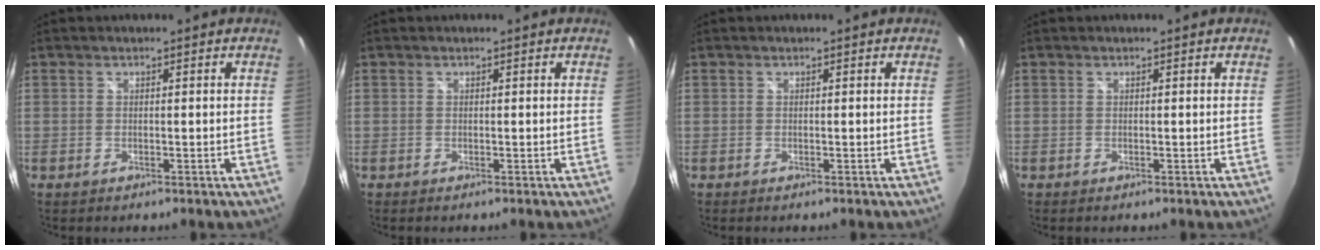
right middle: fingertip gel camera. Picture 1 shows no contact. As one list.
[{"total": 0.0}, {"total": 0.0}, {"total": 0.0}]